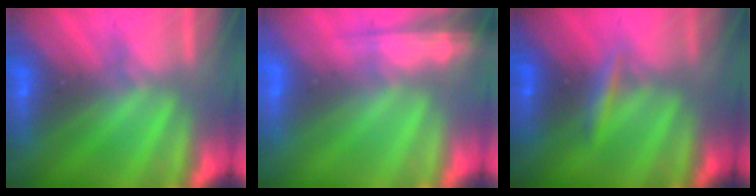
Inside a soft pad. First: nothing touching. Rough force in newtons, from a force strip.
{"total": 7.2}
{"total": 2.4}